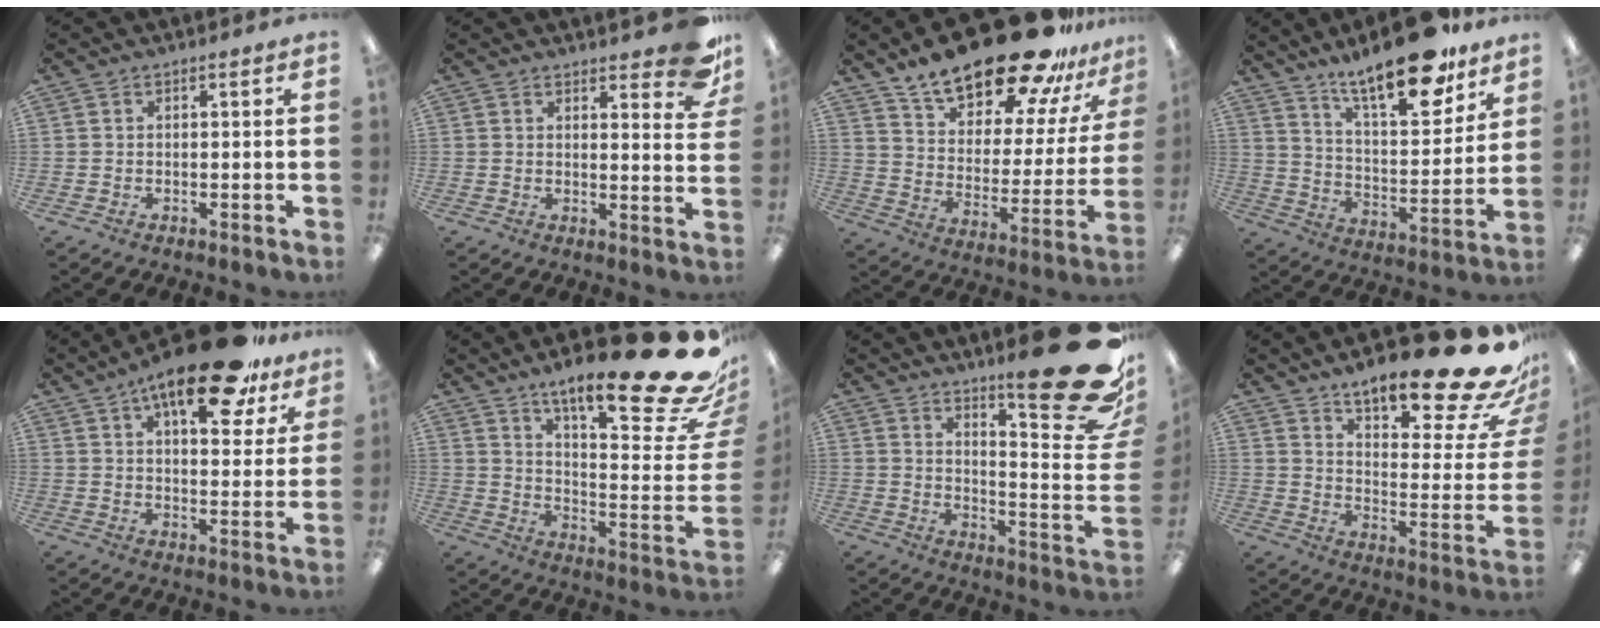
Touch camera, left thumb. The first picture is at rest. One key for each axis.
{"total": 8.4, "fx": 6.0, "fy": 2.6, "fz": 5.3, "tx": -0.059, "ty": -0.035, "tz": 0.100}
{"total": 23.4, "fx": 19.1, "fy": 7.3, "fz": 11.5, "tx": -0.177, "ty": -0.138, "tz": 0.320}
{"total": 20.9, "fx": 16.0, "fy": 6.2, "fz": 11.9, "tx": -0.181, "ty": -0.107, "tz": 0.265}
{"total": 18.6, "fx": 12.5, "fy": 6.4, "fz": 12.2, "tx": -0.185, "ty": -0.062, "tz": 0.202}
{"total": 27.4, "fx": 18.8, "fy": 5.9, "fz": 19.1, "tx": -0.260, "ty": -0.145, "tz": 0.302}
{"total": 22.3, "fx": 14.9, "fy": 4.6, "fz": 15.9, "tx": -0.210, "ty": -0.115, "tz": 0.239}
{"total": 23.7, "fx": 17.5, "fy": 6.1, "fz": 14.9, "tx": -0.194, "ty": -0.129, "tz": 0.278}